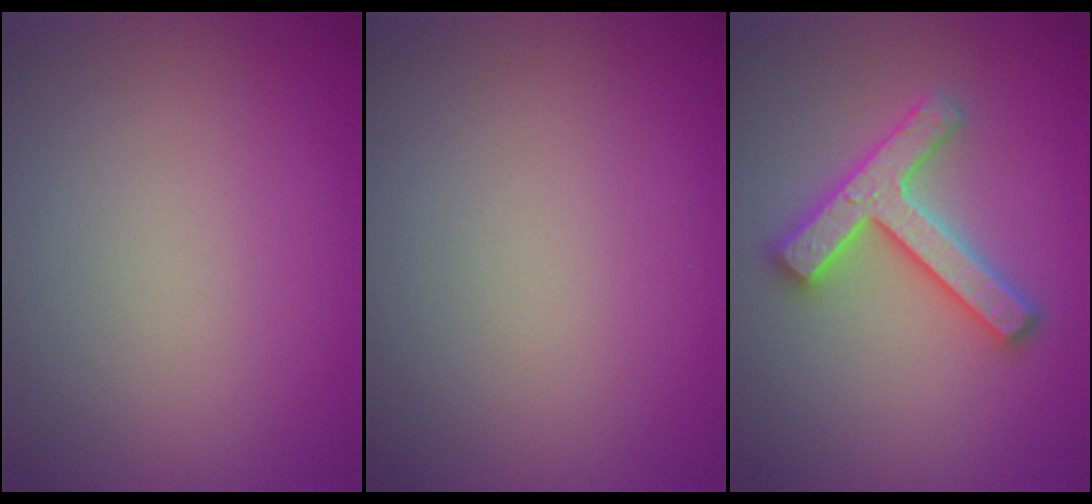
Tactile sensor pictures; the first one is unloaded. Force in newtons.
{"total": 0.0}
{"total": 4.7, "press": 4.6, "slide": 0.8}